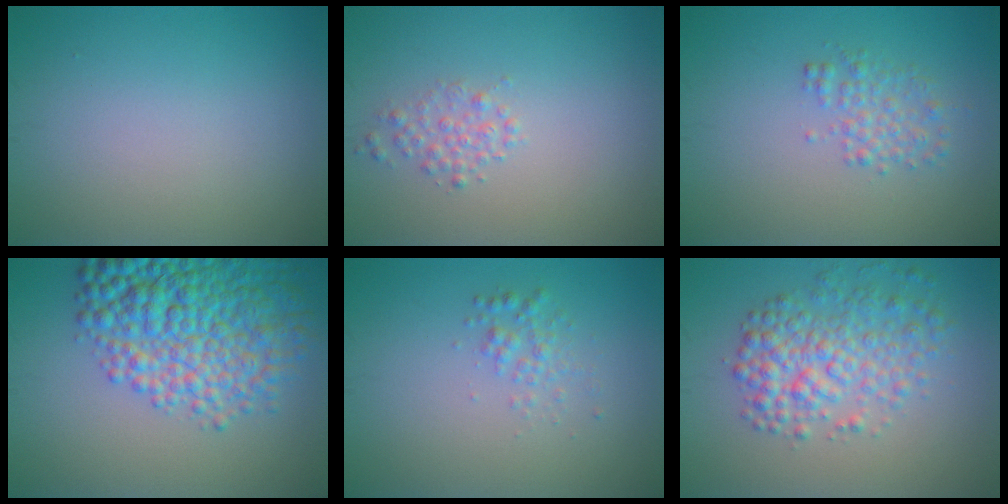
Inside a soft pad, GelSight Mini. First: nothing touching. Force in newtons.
{"total": 1.5, "press": 1.5, "slide": 0.1}
{"total": 2.0, "press": 2.0, "slide": 0.0}
{"total": 9.2, "press": 9.2, "slide": 0.3}
{"total": 1.5, "press": 1.5, "slide": 0.1}
{"total": 5.0, "press": 5.0, "slide": 0.1}